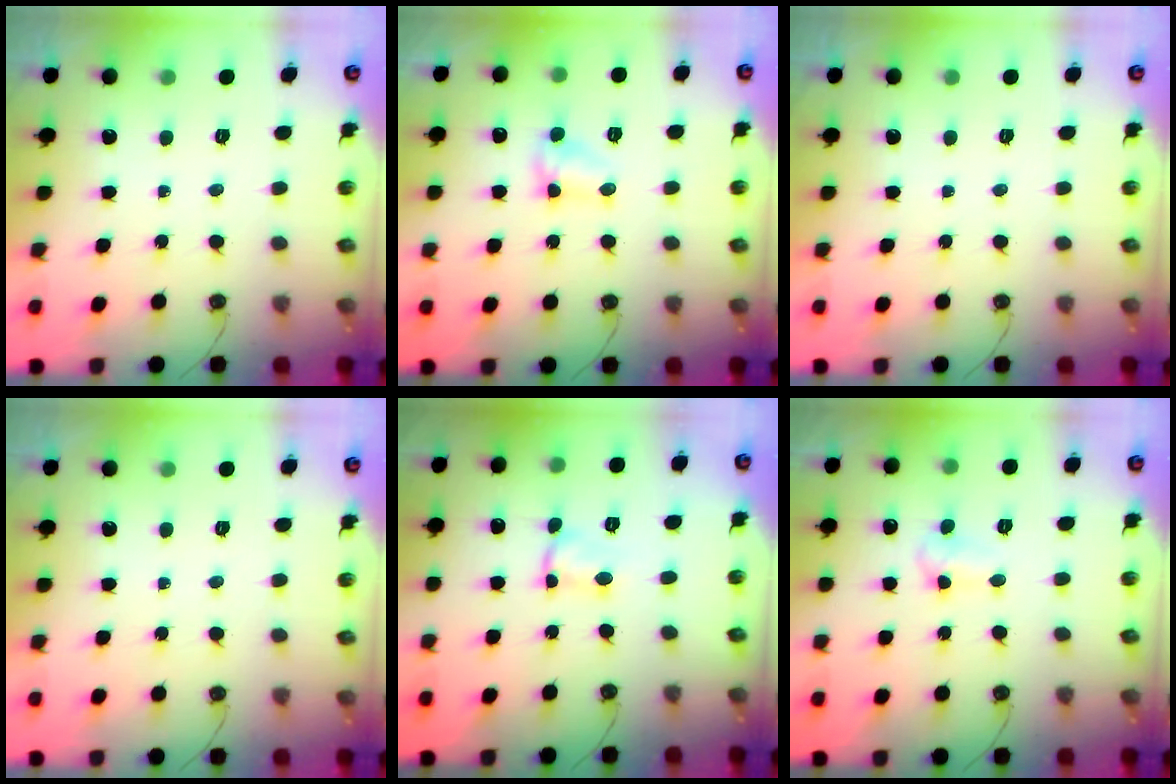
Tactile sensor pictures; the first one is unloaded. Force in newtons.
{"total": 5.1, "press": 5.1, "slide": 0.5}
{"total": 0.0}
{"total": 0.0}
{"total": 2.0, "press": 2.0, "slide": 0.0}
{"total": 4.5, "press": 4.5, "slide": 0.6}